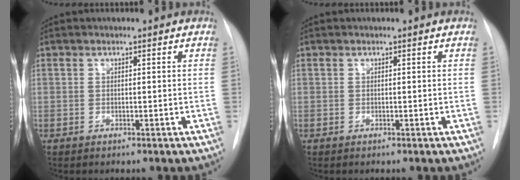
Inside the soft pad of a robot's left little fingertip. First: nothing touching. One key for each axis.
{"total": 0.0}